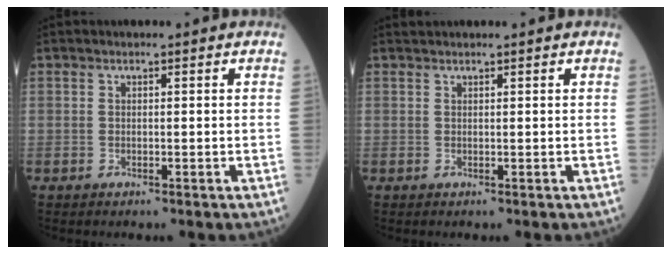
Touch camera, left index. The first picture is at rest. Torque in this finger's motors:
{"motor_torque": [-0.08, -0.03, -0.02, -0.01]}